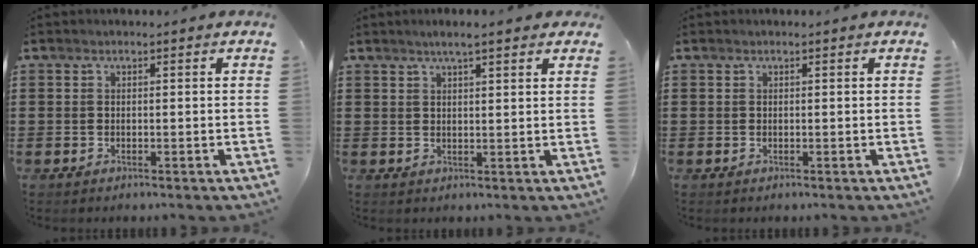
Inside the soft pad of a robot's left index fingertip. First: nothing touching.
{"total": 3.1, "force": [2.3, 0.3, 2.1], "torque": [-0.046, 0.003, 0.040]}
{"total": 0.0}